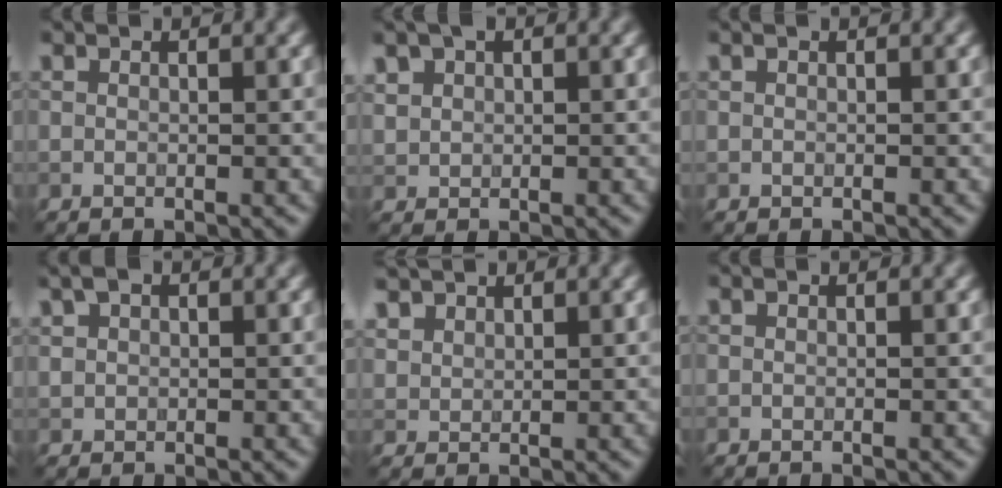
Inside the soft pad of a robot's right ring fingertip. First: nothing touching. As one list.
[{"total": 2.9, "force": [1.5, 2.0, 1.6], "torque": [-0.036, 0.011, 0.020]}, {"total": 0.0}, {"total": 1.8, "force": [0.8, 1.3, 1.0], "torque": [-0.022, 0.003, 0.014]}, {"total": 2.6, "force": [2.1, 1.4, 0.7], "torque": [-0.030, -0.004, 0.053]}, {"total": 0.0}]